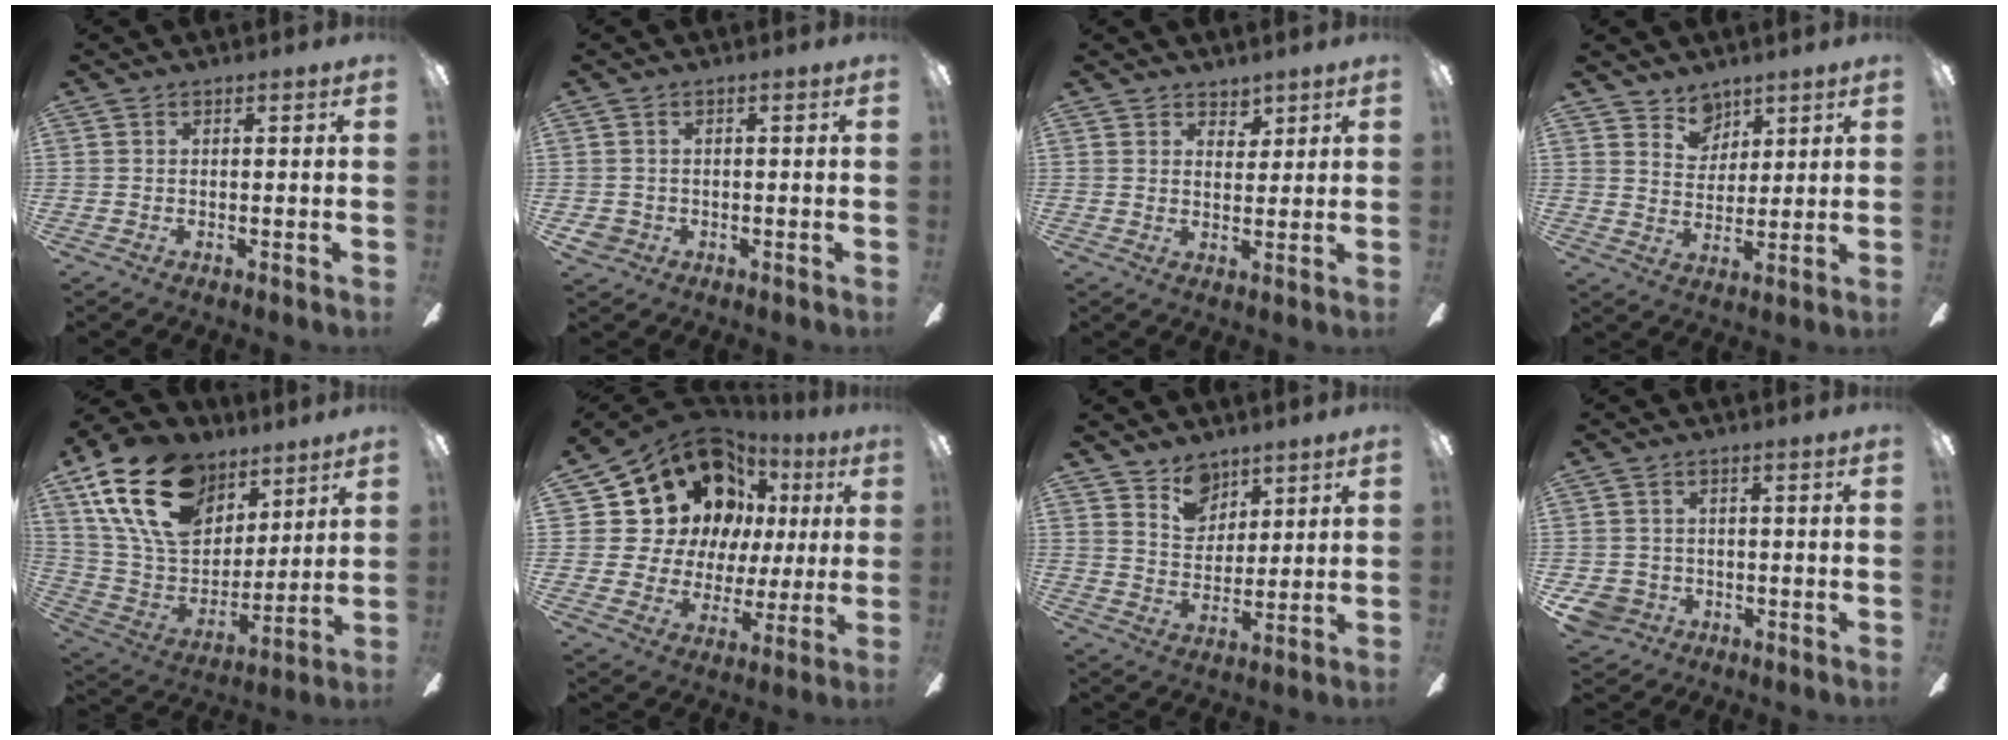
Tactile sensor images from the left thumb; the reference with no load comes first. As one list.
[{"total": 2.7, "force": [-0.9, 2.4, 0.9], "torque": [-0.021, 0.004, -0.019]}, {"total": 3.8, "force": [3.0, 2.3, 0.1], "torque": [0.002, -0.012, 0.054]}, {"total": 6.6, "force": [5.0, 4.2, 0.4], "torque": [-0.008, -0.027, 0.094]}, {"total": 23.2, "force": [13.3, 14.2, 12.6], "torque": [-0.241, -0.054, 0.240]}, {"total": 17.4, "force": [9.5, 12.7, 7.2], "torque": [-0.145, -0.065, 0.190]}, {"total": 8.0, "force": [5.9, 5.1, 1.6], "torque": [-0.018, -0.029, 0.110]}, {"total": 5.6, "force": [-2.7, 4.6, 1.6], "torque": [-0.052, 0.019, -0.054]}]